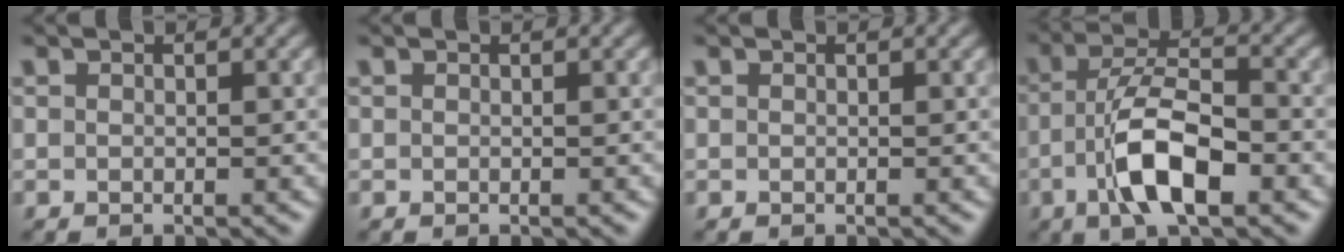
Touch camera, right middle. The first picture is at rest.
{"total": 0.0}
{"total": 0.0}
{"total": 7.0, "force": [-2.6, 2.5, 6.0], "torque": [-0.115, 0.008, -0.049]}